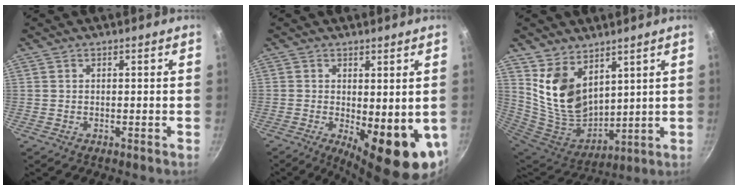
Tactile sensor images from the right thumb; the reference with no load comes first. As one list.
[{"total": 13.0, "force": [-1.9, 4.8, 12.0], "torque": [-0.136, -0.020, -0.014]}, {"total": 14.3, "force": [7.5, 8.8, 8.3], "torque": [-0.137, -0.076, 0.165]}]